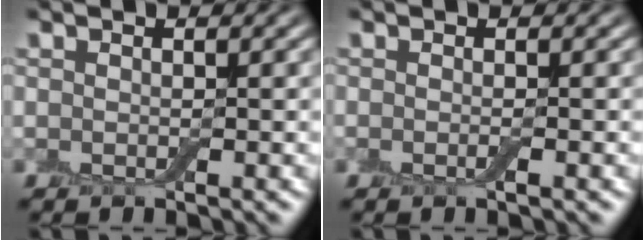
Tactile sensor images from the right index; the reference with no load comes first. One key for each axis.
{"total": 1.0, "fx": -0.3, "fy": 0.1, "fz": 0.9, "tx": -0.016, "ty": -0.006, "tz": -0.007}